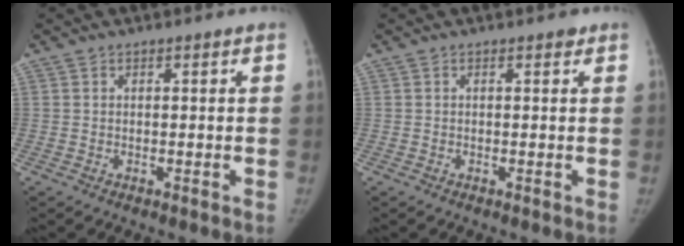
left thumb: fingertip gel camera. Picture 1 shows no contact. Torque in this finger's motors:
{"motor_torque": [0.33, 0.21, 0.26, -0.32, 0.05]}